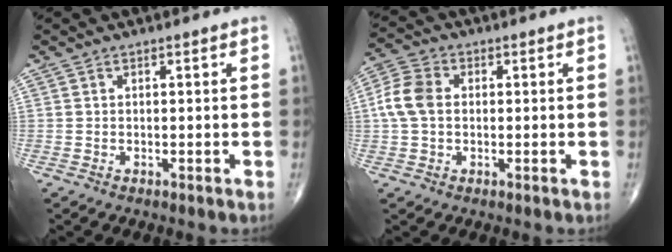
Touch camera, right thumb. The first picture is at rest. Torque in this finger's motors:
{"motor_torque": [-0.31, 0.50, 0.73, -0.10, 0.24]}